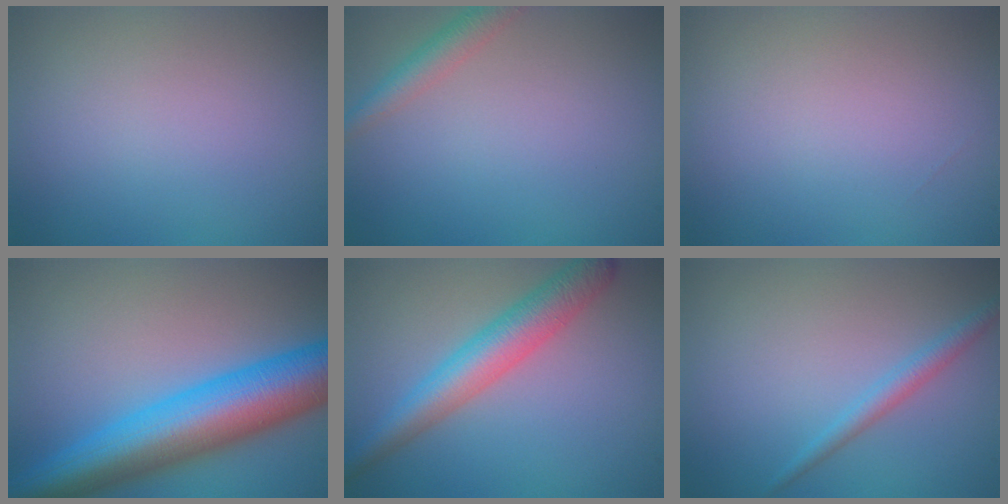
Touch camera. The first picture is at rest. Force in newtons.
{"total": 2.4, "press": 2.4, "slide": 0.1}
{"total": 0.0}
{"total": 11.5, "press": 11.5, "slide": 0.1}
{"total": 5.2, "press": 5.2, "slide": 0.1}
{"total": 1.8, "press": 1.8, "slide": 0.1}